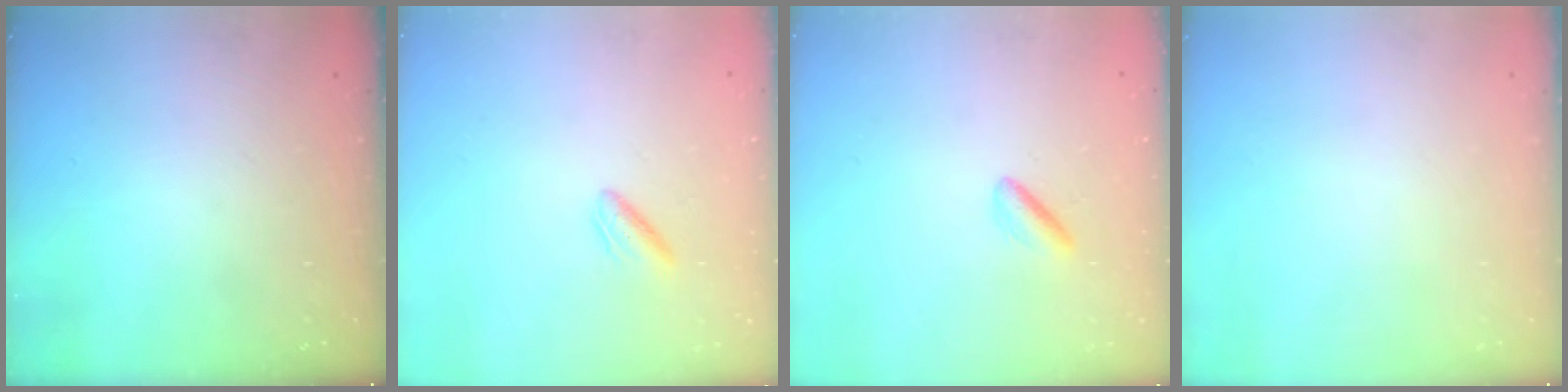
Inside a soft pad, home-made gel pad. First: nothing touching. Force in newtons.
{"total": 2.7, "press": 2.4, "slide": 1.2}
{"total": 2.4, "press": 2.2, "slide": 0.8}
{"total": 0.0}